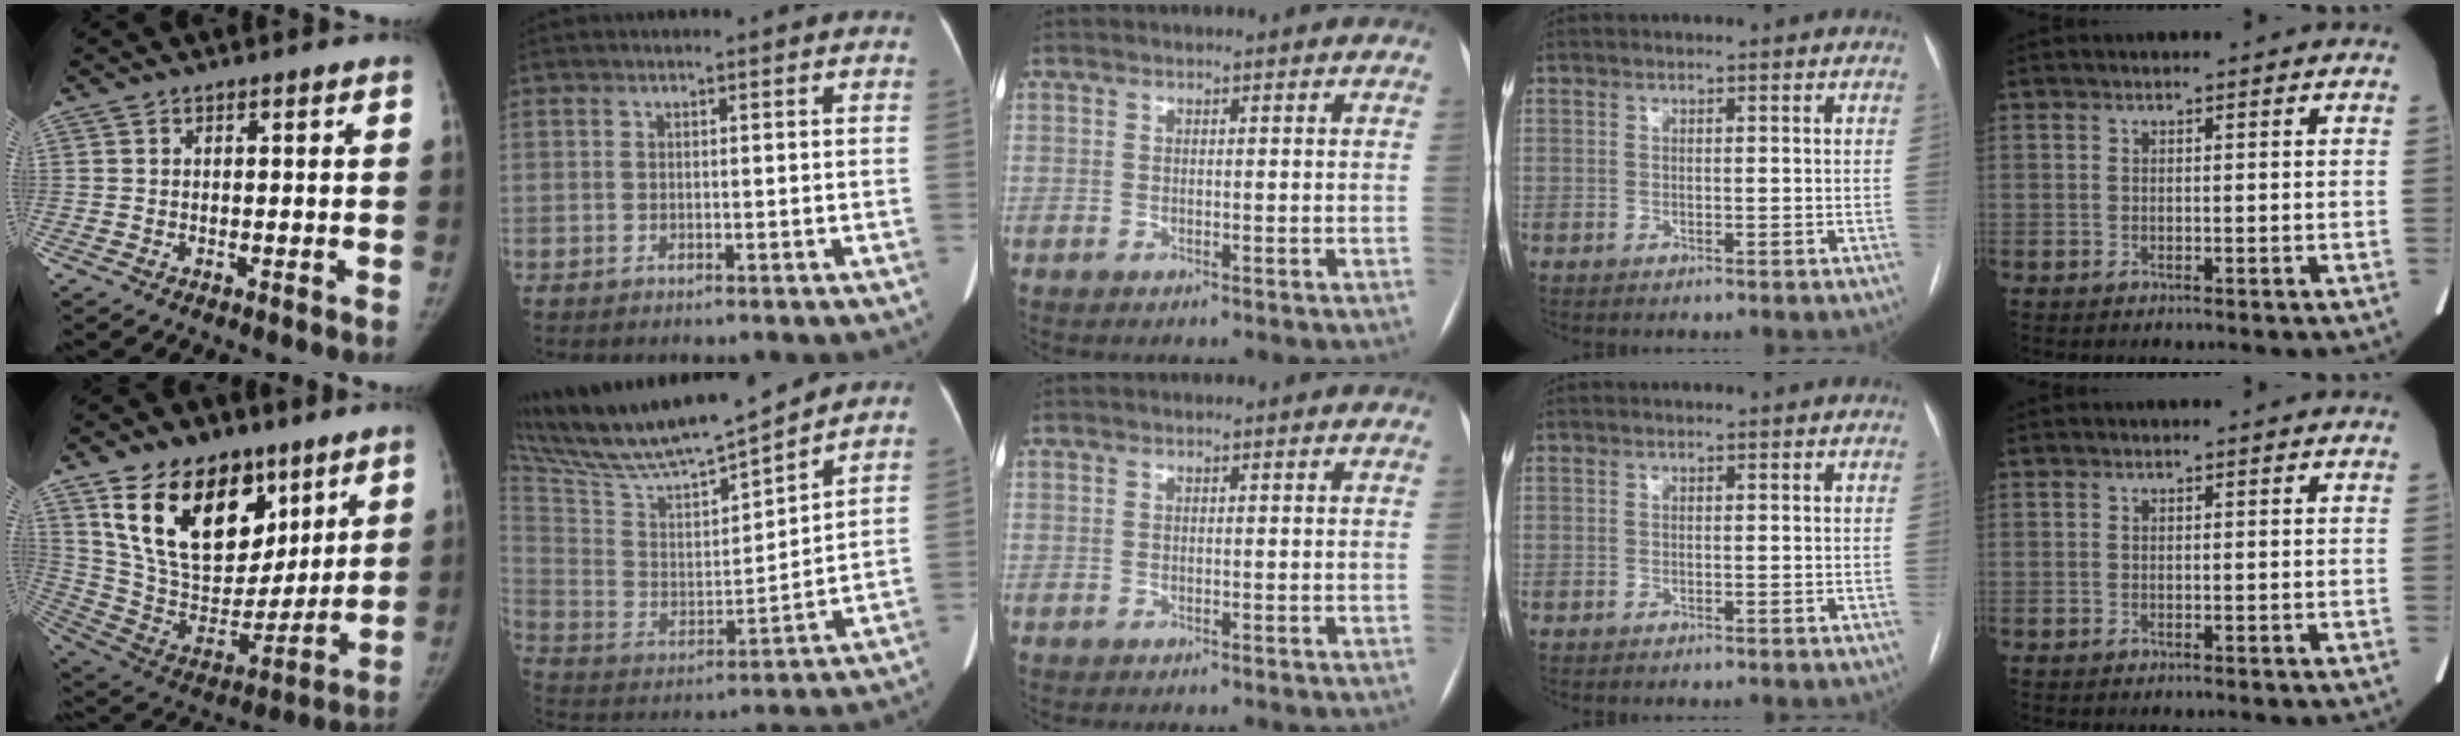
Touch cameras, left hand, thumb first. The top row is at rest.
{"thumb": {"total": 24.4, "force": [12.9, 15.0, 14.2], "torque": [-0.212, -0.044, 0.244]}, "index": {"total": 21.2, "force": [18.8, 1.8, 9.6], "torque": [-0.187, 0.002, 0.331]}}